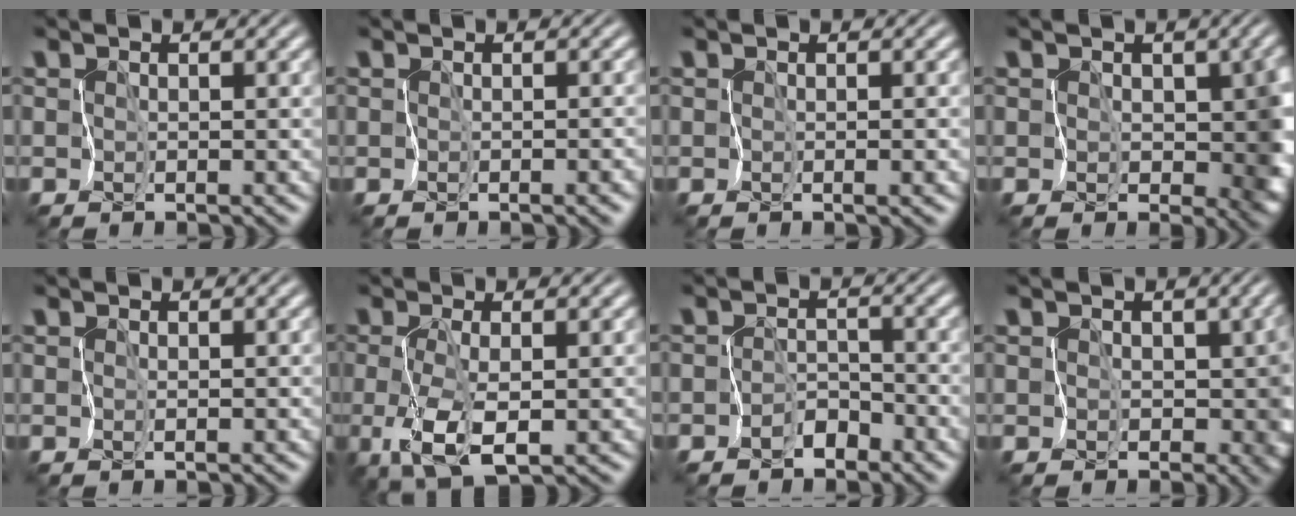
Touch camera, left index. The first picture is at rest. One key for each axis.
{"total": 1.5, "fx": -0.8, "fy": 0.8, "fz": 0.9, "tx": -0.001, "ty": -0.007, "tz": -0.006}
{"total": 0.8, "fx": -0.3, "fy": 0.3, "fz": 0.6, "tx": -0.007, "ty": -0.007, "tz": 0.000}
{"total": 6.0, "fx": 0.5, "fy": 4.6, "fz": 3.8, "tx": -0.030, "ty": -0.015, "tz": 0.006}
{"total": 0.0}
{"total": 4.2, "fx": -0.9, "fy": 1.5, "fz": 3.9, "tx": -0.086, "ty": -0.010, "tz": -0.012}
{"total": 1.8, "fx": -1.5, "fy": 0.9, "fz": 0.2, "tx": 0.003, "ty": 0.003, "tz": -0.028}
{"total": 6.2, "fx": 0.0, "fy": 5.3, "fz": 3.3, "tx": -0.014, "ty": 0.009, "tz": -0.024}